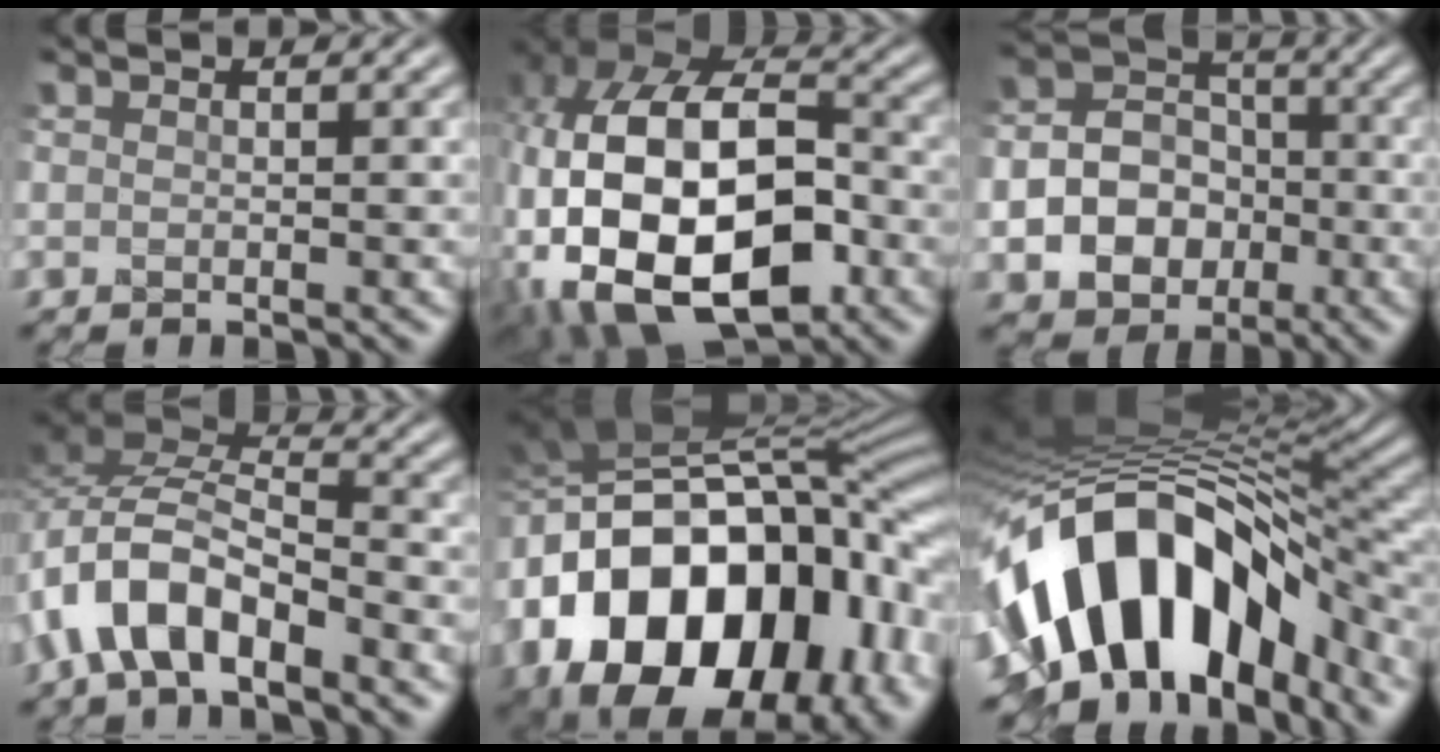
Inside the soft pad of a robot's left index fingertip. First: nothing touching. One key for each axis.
{"total": 18.3, "fx": -4.1, "fy": 12.2, "fz": 13.1, "tx": -0.250, "ty": -0.017, "tz": -0.050}
{"total": 7.4, "fx": -1.9, "fy": 6.1, "fz": 3.7, "tx": -0.054, "ty": -0.011, "tz": -0.043}
{"total": 7.4, "fx": -4.2, "fy": 3.3, "fz": 5.1, "tx": -0.088, "ty": 0.009, "tz": -0.087}
{"total": 19.8, "fx": -4.2, "fy": 13.7, "fz": 13.7, "tx": -0.263, "ty": -0.016, "tz": -0.054}
{"total": 14.2, "fx": -5.4, "fy": 8.2, "fz": 10.3, "tx": -0.167, "ty": 0.014, "tz": -0.092}